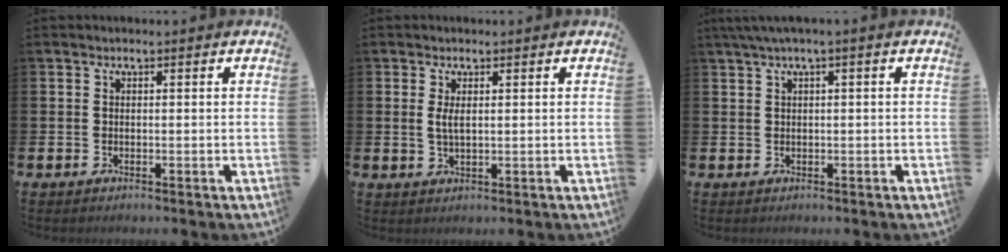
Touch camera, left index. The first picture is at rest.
{"total": 2.1, "force": [0.8, 0.8, 1.8], "torque": [-0.031, 0.000, 0.010]}
{"total": 1.7, "force": [0.8, -0.1, 1.6], "torque": [-0.032, 0.002, 0.014]}